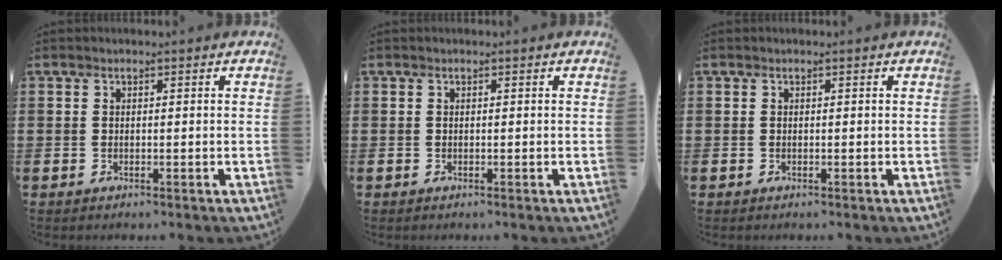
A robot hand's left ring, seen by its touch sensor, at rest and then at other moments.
{"total": 0.0}
{"total": 0.0}